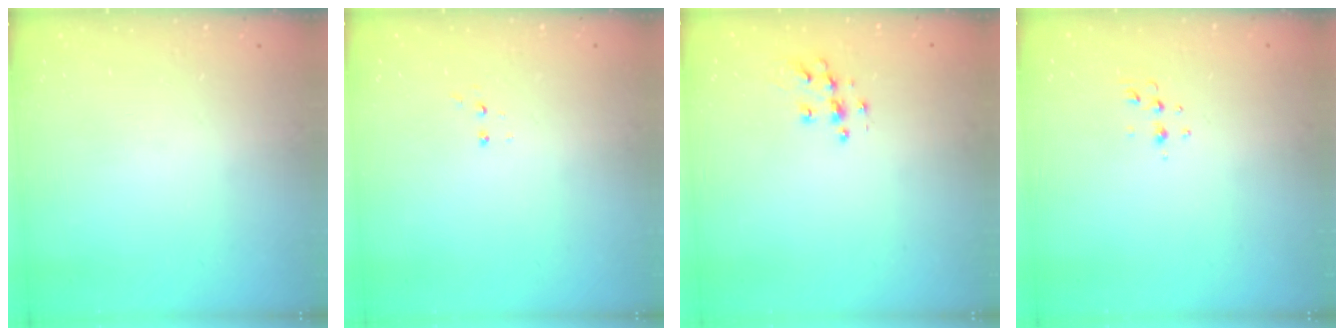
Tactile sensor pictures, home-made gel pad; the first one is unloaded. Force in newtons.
{"total": 2.8, "press": 2.8, "slide": 0.5}
{"total": 8.0, "press": 8.0, "slide": 0.4}
{"total": 3.8, "press": 3.6, "slide": 1.3}